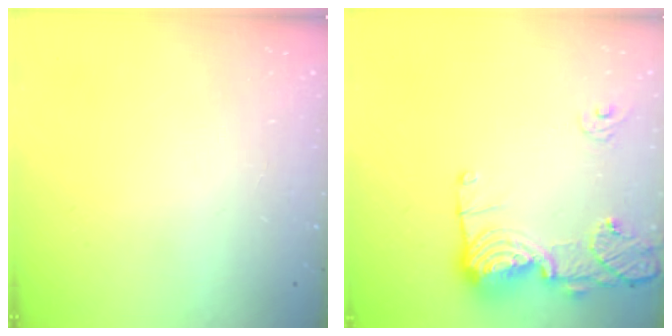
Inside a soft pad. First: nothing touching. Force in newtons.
{"total": 15.9, "press": 15.9, "slide": 1.5}